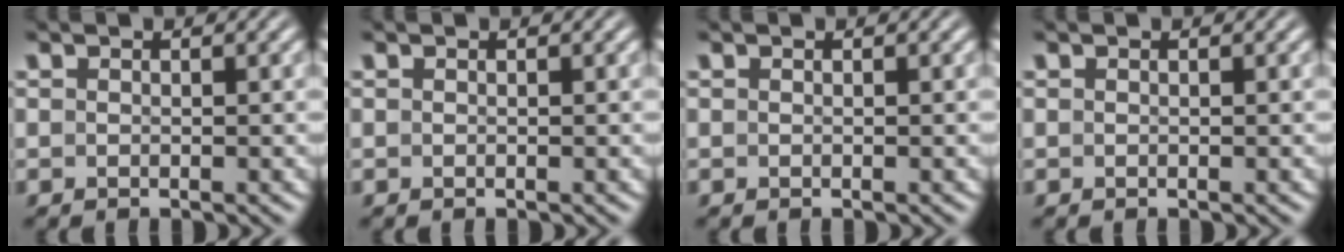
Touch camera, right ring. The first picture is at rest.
{"total": 0.0}
{"total": 0.0}
{"total": 0.0}